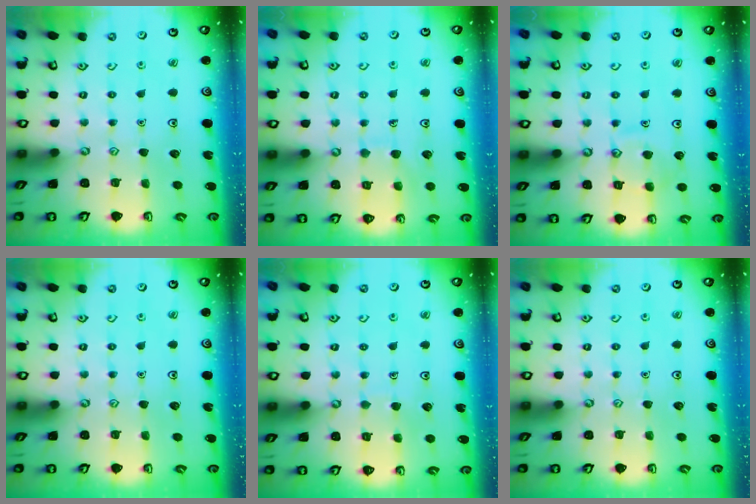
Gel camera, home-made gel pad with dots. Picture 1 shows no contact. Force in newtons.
{"total": 7.2, "press": 7.2, "slide": 0.5}
{"total": 10.2, "press": 10.1, "slide": 0.9}
{"total": 0.0}
{"total": 2.9, "press": 2.9, "slide": 0.2}
{"total": 0.0}